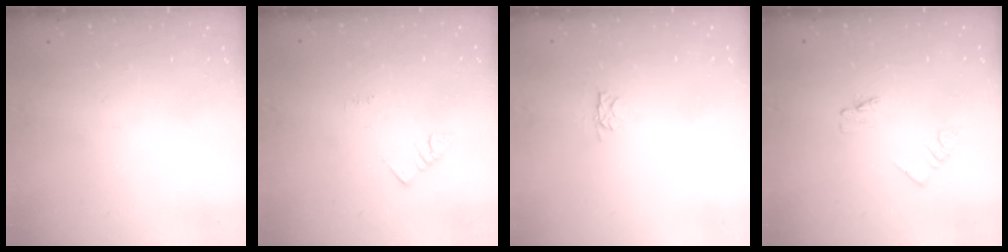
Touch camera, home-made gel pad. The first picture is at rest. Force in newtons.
{"total": 1.5, "press": 1.5, "slide": 0.3}
{"total": 2.8, "press": 2.7, "slide": 0.4}
{"total": 1.1, "press": 1.1, "slide": 0.0}